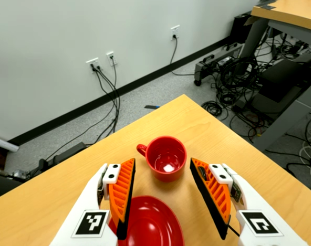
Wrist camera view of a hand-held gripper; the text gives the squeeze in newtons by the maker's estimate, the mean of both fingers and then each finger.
{"total": 0.0}